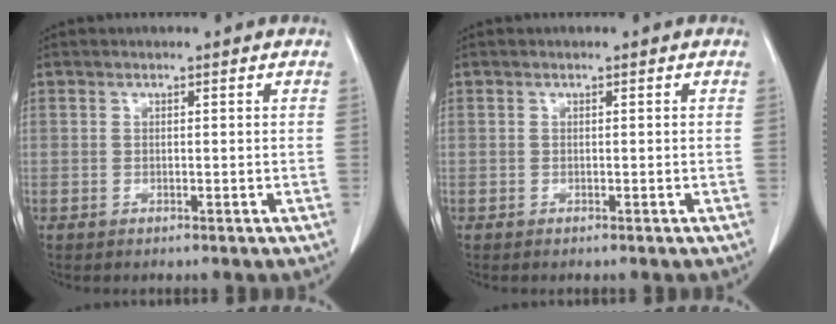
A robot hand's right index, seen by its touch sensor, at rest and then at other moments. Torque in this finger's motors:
{"motor_torque": [-0.01, 0.00, -0.02, 0.01]}